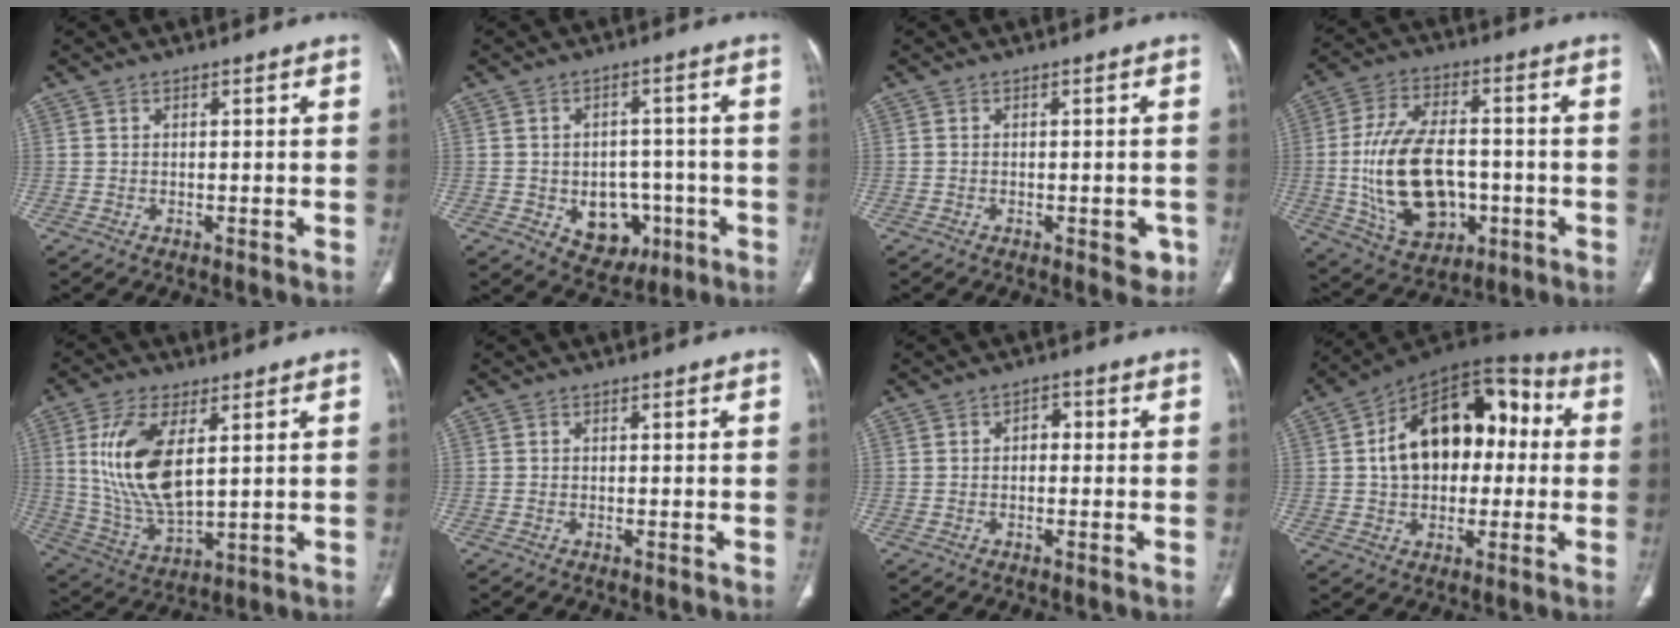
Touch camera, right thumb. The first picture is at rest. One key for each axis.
{"total": 9.5, "fx": -2.9, "fy": 7.4, "fz": 5.3, "tx": -0.032, "ty": 0.022, "tz": -0.024}
{"total": 3.2, "fx": -1.3, "fy": 1.7, "fz": 2.3, "tx": -0.008, "ty": 0.005, "tz": -0.013}
{"total": 18.7, "fx": -2.4, "fy": 11.7, "fz": 14.4, "tx": -0.249, "ty": 0.011, "tz": -0.025}
{"total": 15.5, "fx": 3.9, "fy": 7.1, "fz": 13.2, "tx": -0.269, "ty": -0.022, "tz": 0.088}
{"total": 0.0}
{"total": 2.3, "fx": 0.0, "fy": 1.7, "fz": 1.6, "tx": -0.012, "ty": 0.009, "tz": -0.007}
{"total": 20.4, "fx": 1.8, "fy": 13.2, "fz": 15.5, "tx": -0.207, "ty": 0.043, "tz": 0.024}